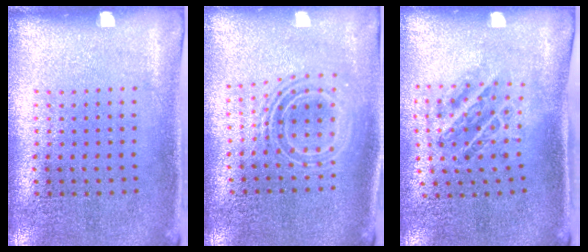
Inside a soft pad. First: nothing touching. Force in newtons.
{"total": 1.8, "press": 1.4, "slide": 1.2}
{"total": 1.0, "press": 1.0, "slide": 0.2}